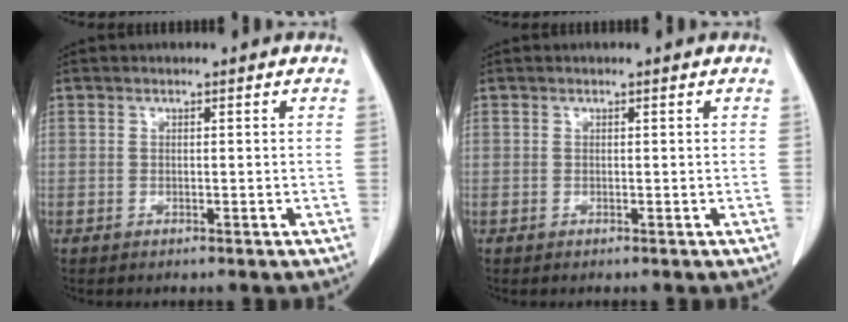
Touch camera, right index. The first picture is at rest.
{"total": 0.0}